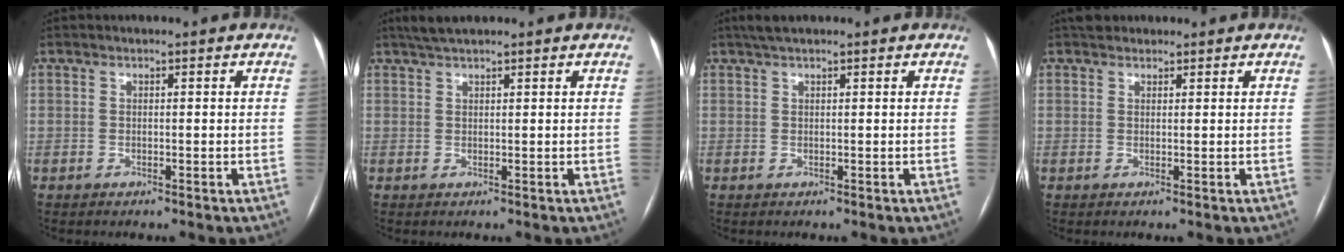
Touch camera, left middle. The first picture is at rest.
{"total": 3.2, "force": [2.7, 0.4, 1.7], "torque": [-0.032, 0.018, 0.051]}
{"total": 2.5, "force": [2.0, 0.4, 1.5], "torque": [-0.029, 0.019, 0.036]}
{"total": 2.6, "force": [2.2, 1.4, 0.6], "torque": [-0.006, 0.023, 0.032]}